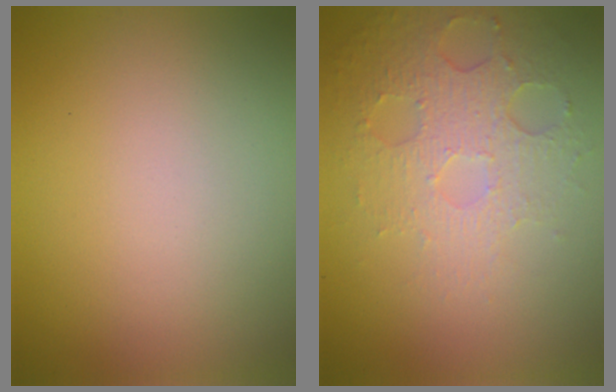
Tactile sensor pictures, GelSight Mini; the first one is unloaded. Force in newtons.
{"total": 5.2, "press": 3.4, "slide": 3.9}